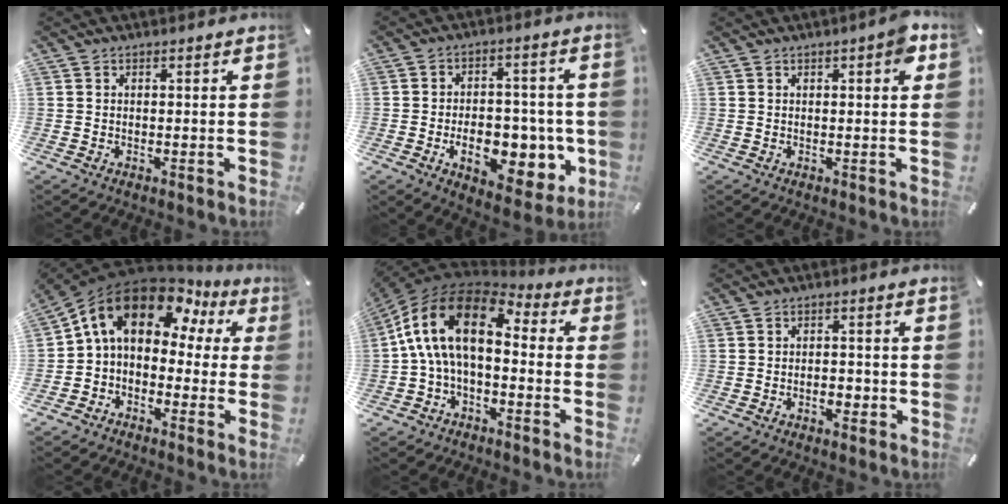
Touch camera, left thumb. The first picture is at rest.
{"total": 14.8, "force": [-3.7, 9.0, 11.2], "torque": [-0.157, 0.002, -0.053]}
{"total": 3.6, "force": [1.1, 0.9, 3.3], "torque": [-0.042, -0.004, 0.012]}
{"total": 13.2, "force": [5.5, 9.1, 7.8], "torque": [-0.145, -0.024, 0.097]}
{"total": 16.0, "force": [1.3, 9.1, 13.0], "torque": [-0.275, 0.007, 0.017]}
{"total": 3.2, "force": [-1.2, 2.1, 2.0], "torque": [-0.036, 0.006, -0.023]}